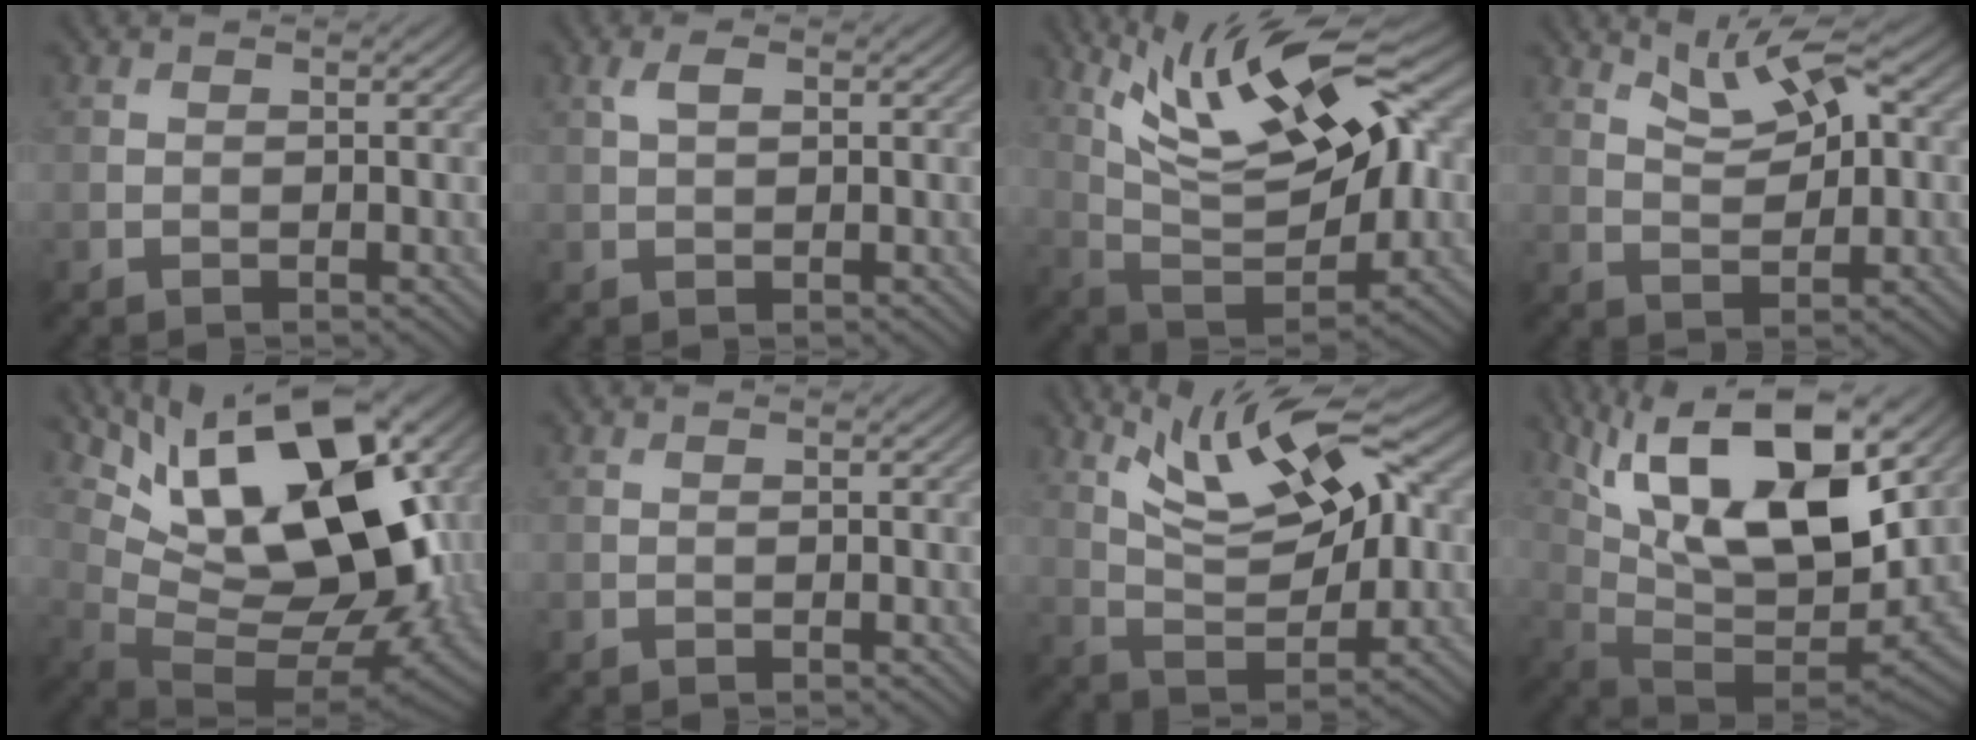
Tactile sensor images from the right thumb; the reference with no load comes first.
{"total": 2.0, "force": [0.8, 0.9, 1.6], "torque": [-0.036, 0.004, 0.014]}
{"total": 16.2, "force": [7.2, 5.5, 13.4], "torque": [-0.246, 0.011, 0.125]}
{"total": 5.6, "force": [2.8, 2.2, 4.4], "torque": [-0.082, 0.006, 0.050]}
{"total": 19.0, "force": [6.2, 9.0, 15.5], "torque": [-0.252, 0.019, 0.105]}
{"total": 0.0}
{"total": 12.8, "force": [6.0, 4.4, 10.4], "torque": [-0.181, 0.013, 0.090]}
{"total": 19.1, "force": [8.4, 7.7, 15.3], "torque": [-0.284, 0.026, 0.141]}